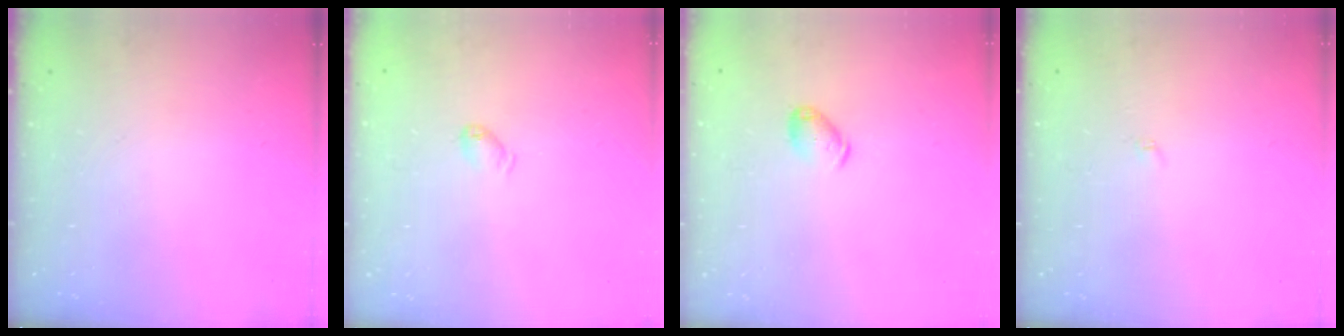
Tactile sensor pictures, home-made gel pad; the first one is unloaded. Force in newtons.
{"total": 4.4, "press": 4.3, "slide": 0.7}
{"total": 6.2, "press": 6.1, "slide": 1.2}
{"total": 1.9, "press": 1.9, "slide": 0.3}